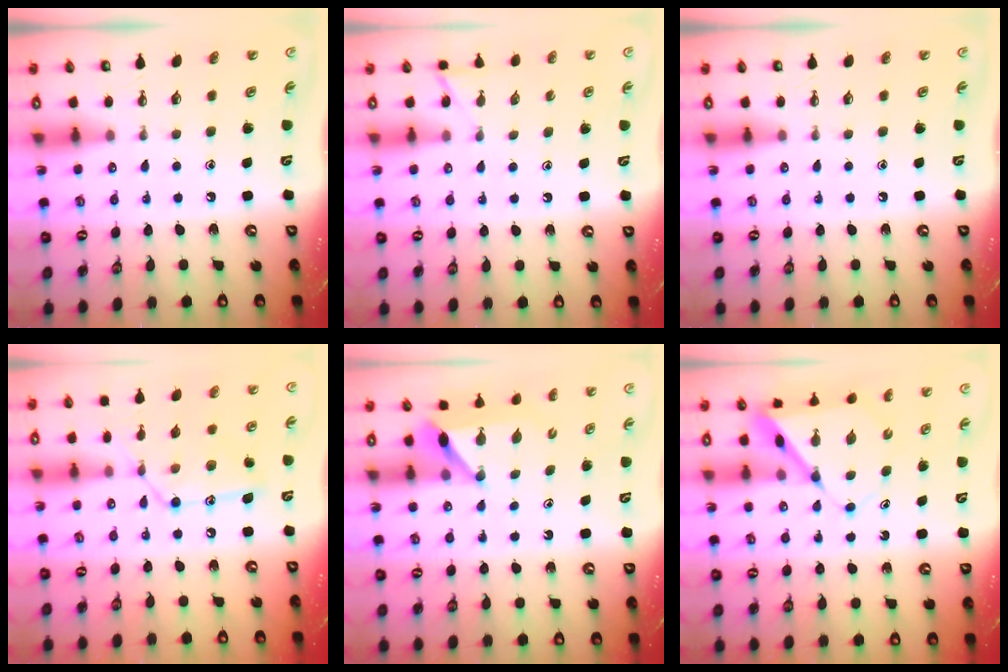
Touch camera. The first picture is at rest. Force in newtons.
{"total": 5.7, "press": 5.7, "slide": 0.5}
{"total": 0.0}
{"total": 13.8, "press": 13.7, "slide": 0.9}
{"total": 6.0, "press": 6.0, "slide": 0.5}
{"total": 7.2, "press": 7.1, "slide": 0.6}